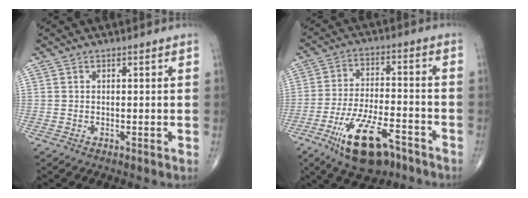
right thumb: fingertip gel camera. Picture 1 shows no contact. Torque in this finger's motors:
{"motor_torque": [4.24, 0.77, 1.23, -1.10, 0.45]}